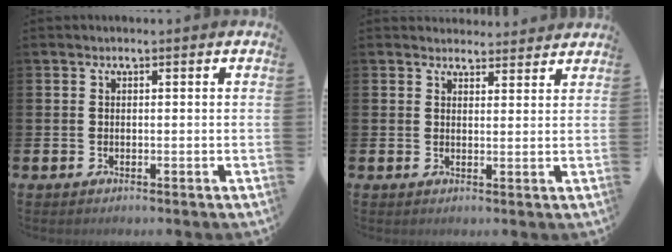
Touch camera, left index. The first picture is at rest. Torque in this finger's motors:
{"motor_torque": [0.79, -1.34, -0.06, -0.02]}